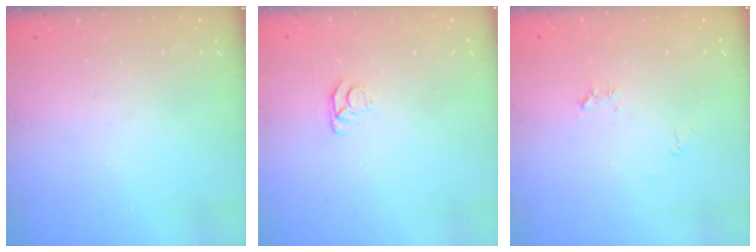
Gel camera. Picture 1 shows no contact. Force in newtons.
{"total": 3.6, "press": 3.6, "slide": 0.4}
{"total": 5.3, "press": 5.3, "slide": 0.6}